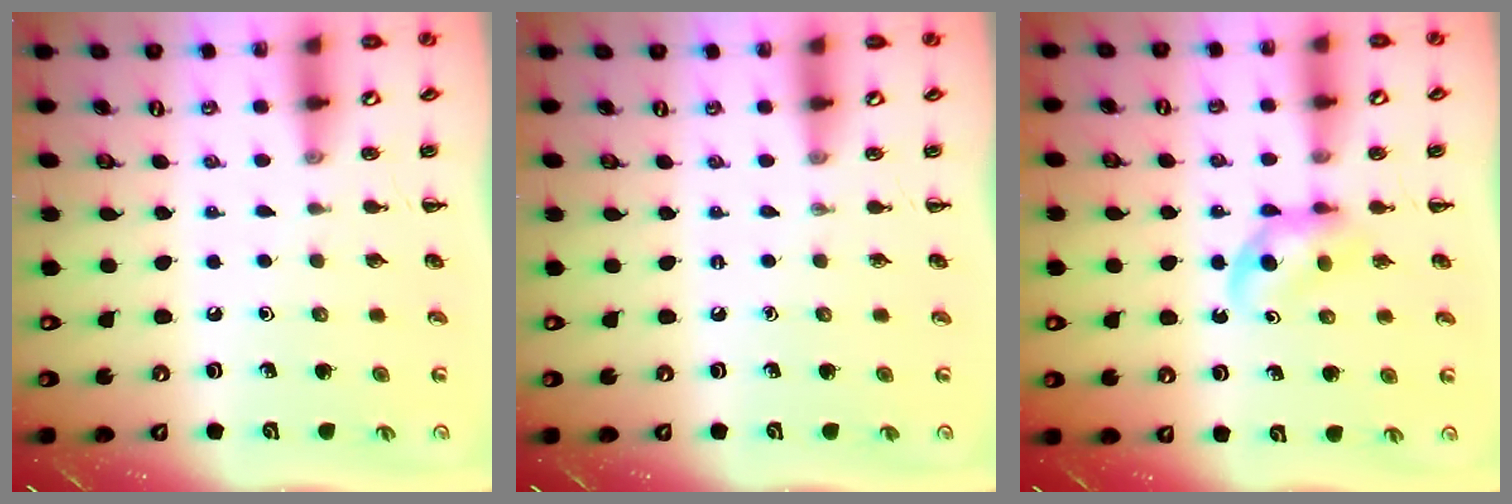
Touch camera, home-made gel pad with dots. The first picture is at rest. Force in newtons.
{"total": 0.0}
{"total": 3.7, "press": 3.4, "slide": 1.5}